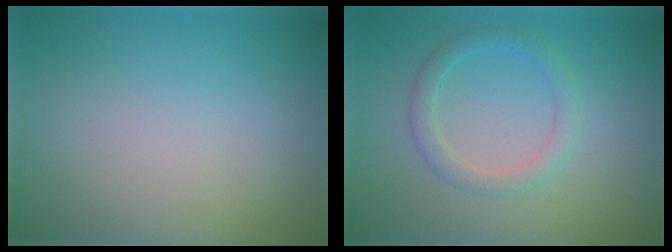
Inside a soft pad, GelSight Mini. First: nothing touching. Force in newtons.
{"total": 2.1, "press": 2.1, "slide": 0.1}